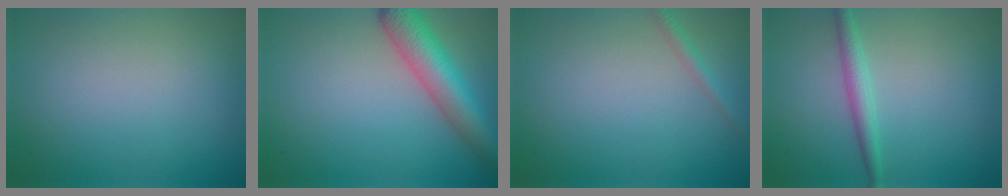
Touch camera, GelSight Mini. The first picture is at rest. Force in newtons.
{"total": 6.2, "press": 6.2, "slide": 0.3}
{"total": 1.2, "press": 1.2, "slide": 0.1}
{"total": 2.0, "press": 2.0, "slide": 0.1}